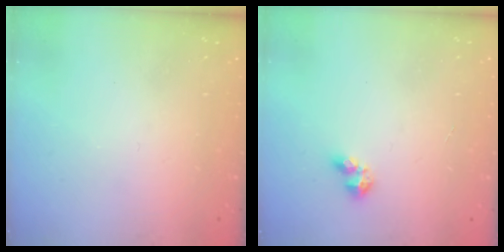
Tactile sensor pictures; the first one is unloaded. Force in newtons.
{"total": 3.4, "press": 3.4, "slide": 0.5}